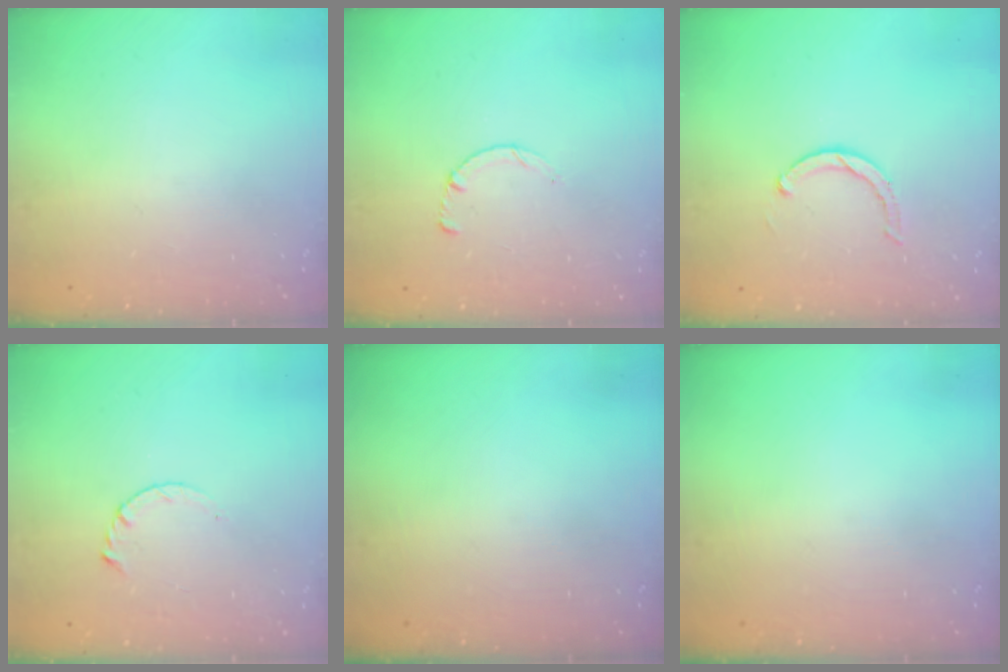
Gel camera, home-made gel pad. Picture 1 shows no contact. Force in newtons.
{"total": 2.6, "press": 2.5, "slide": 0.3}
{"total": 3.6, "press": 3.6, "slide": 0.6}
{"total": 3.5, "press": 3.5, "slide": 0.4}
{"total": 0.0}
{"total": 0.0}